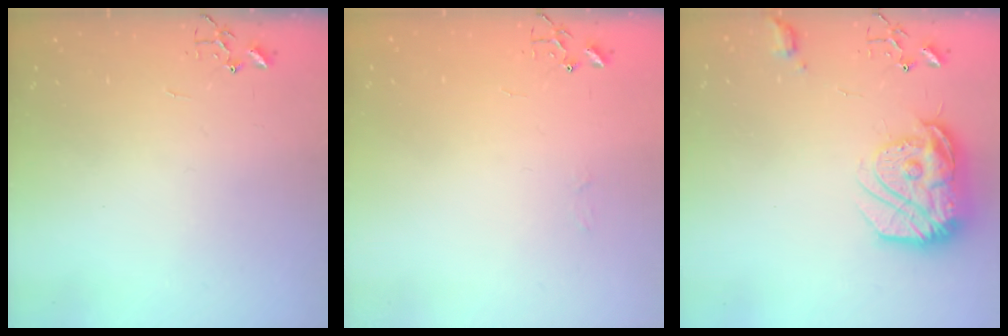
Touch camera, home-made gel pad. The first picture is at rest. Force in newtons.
{"total": 3.0, "press": 3.0, "slide": 0.3}
{"total": 17.7, "press": 17.6, "slide": 1.4}